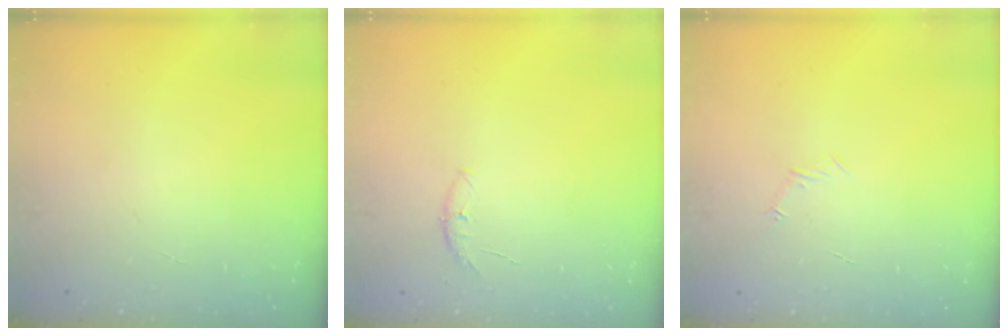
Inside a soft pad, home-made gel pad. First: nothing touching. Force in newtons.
{"total": 5.6, "press": 5.5, "slide": 1.1}
{"total": 3.9, "press": 3.7, "slide": 1.0}